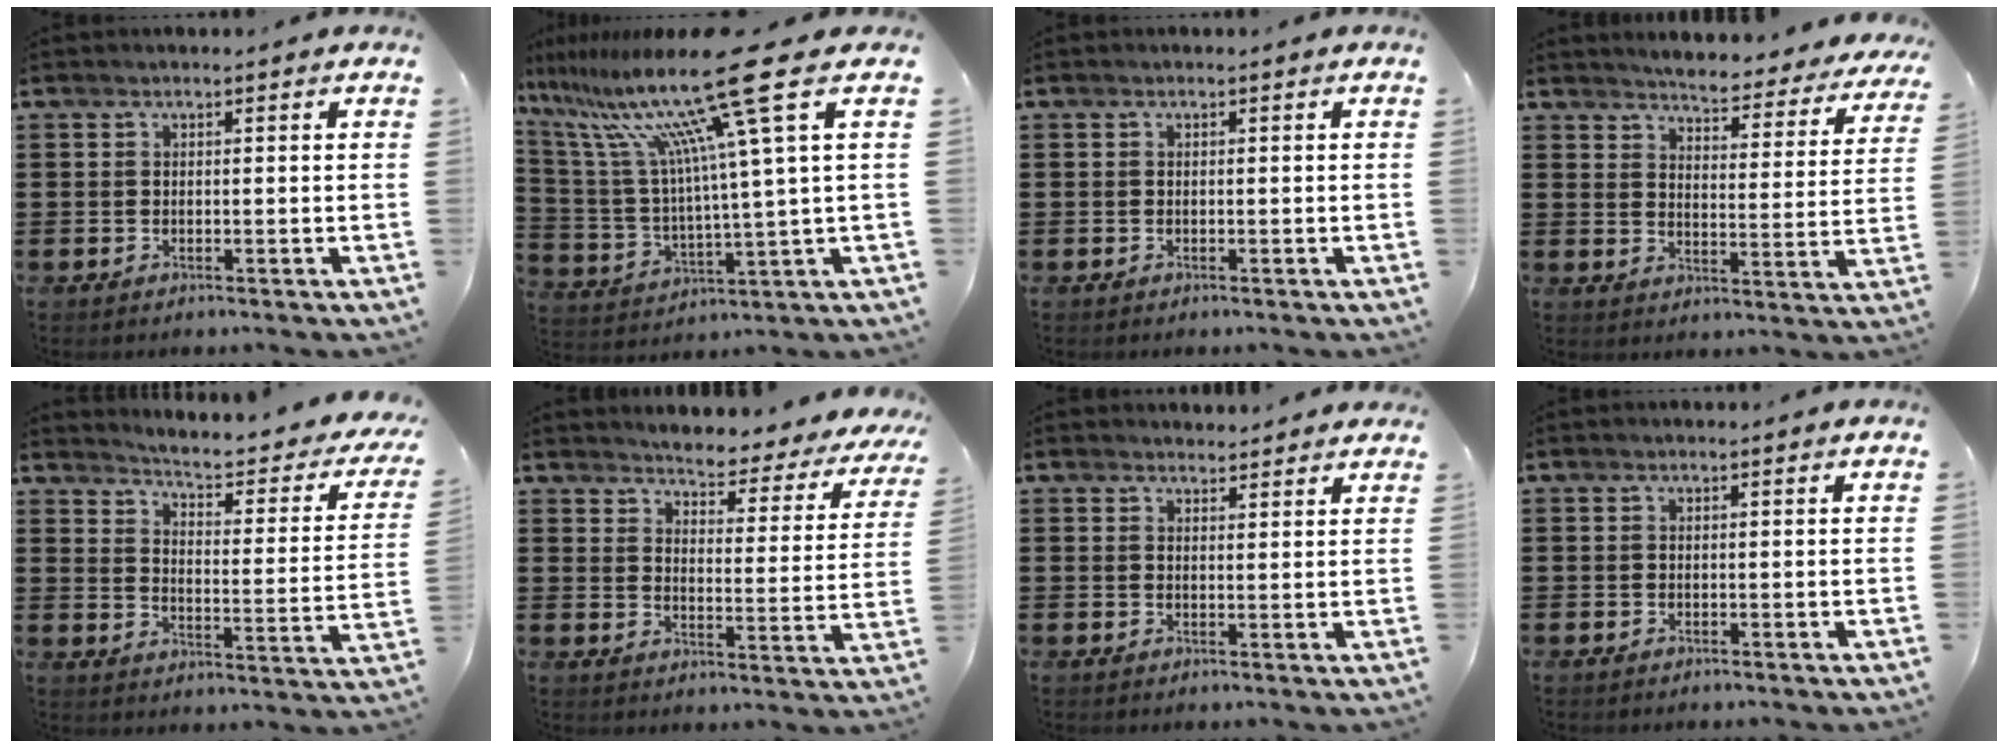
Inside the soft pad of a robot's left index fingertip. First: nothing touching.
{"total": 19.0, "force": [10.9, -0.1, 15.6], "torque": [-0.331, -0.058, 0.158]}
{"total": 0.0}
{"total": 4.3, "force": [4.2, -0.3, 0.7], "torque": [-0.031, -0.042, 0.066]}
{"total": 3.5, "force": [3.1, -0.2, 1.5], "torque": [-0.042, -0.033, 0.040]}
{"total": 3.9, "force": [3.9, -0.1, 0.6], "torque": [-0.030, -0.042, 0.058]}
{"total": 2.0, "force": [2.0, 0.3, 0.1], "torque": [-0.005, 0.001, 0.039]}
{"total": 0.0}